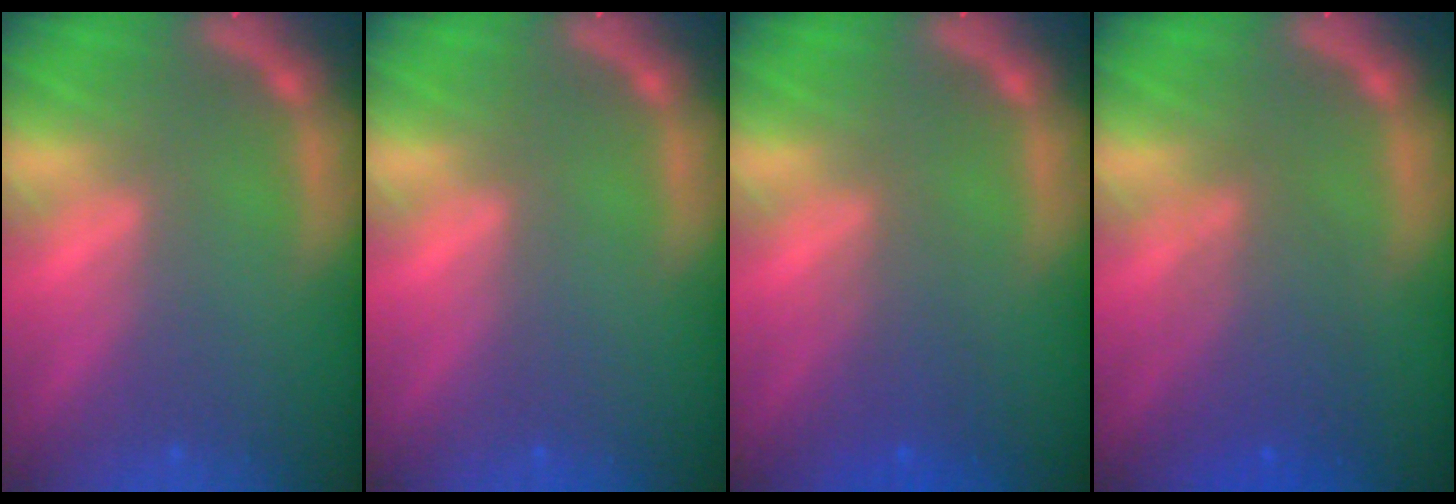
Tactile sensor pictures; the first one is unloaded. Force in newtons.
{"total": 0.0}
{"total": 2.5}
{"total": 4.6}